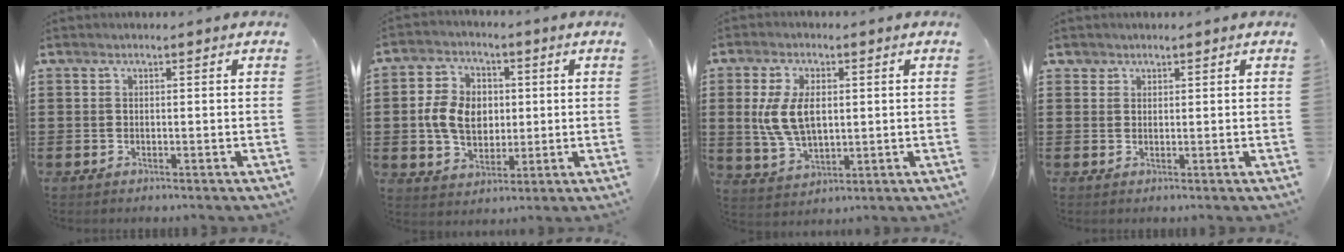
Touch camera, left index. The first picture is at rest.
{"total": 8.1, "force": [0.1, 6.2, 5.2], "torque": [-0.115, 0.013, -0.002]}
{"total": 7.8, "force": [1.1, 4.5, 6.3], "torque": [-0.156, 0.005, 0.012]}
{"total": 1.3, "force": [1.0, 0.8, 0.0], "torque": [-0.004, 0.004, 0.021]}